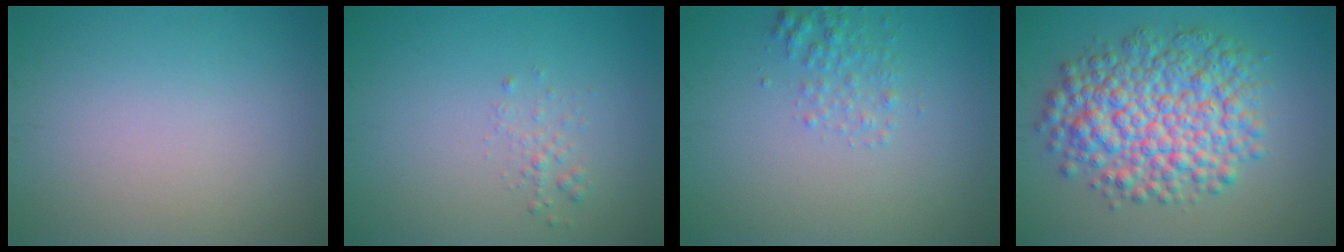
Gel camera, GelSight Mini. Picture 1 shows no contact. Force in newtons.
{"total": 1.0, "press": 1.0, "slide": 0.1}
{"total": 1.7, "press": 1.7, "slide": 0.1}
{"total": 8.9, "press": 8.9, "slide": 0.2}